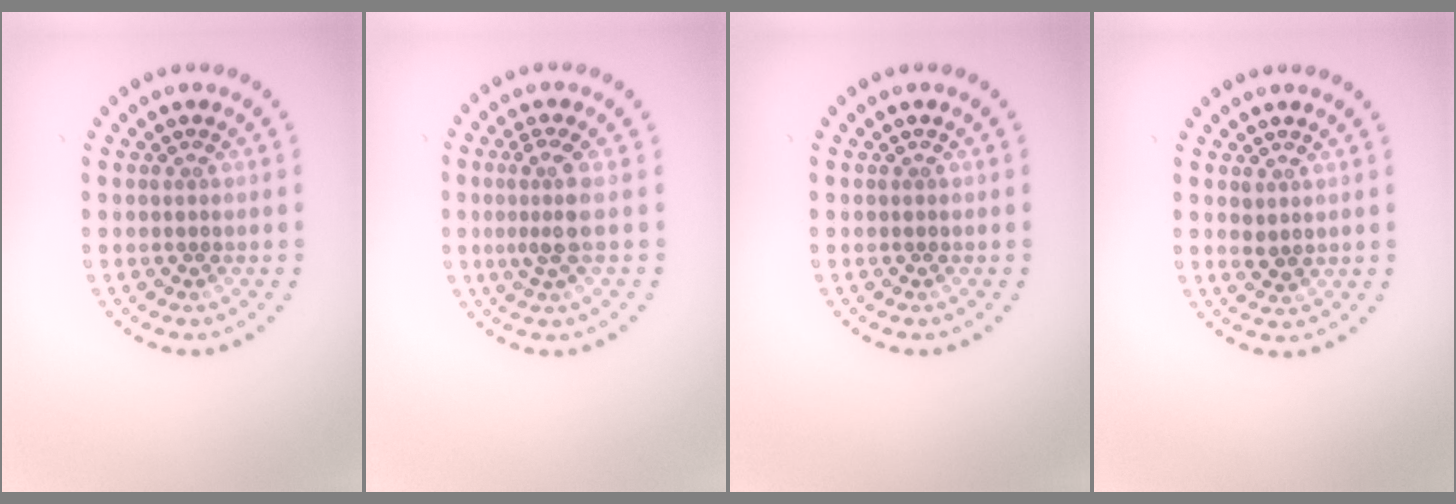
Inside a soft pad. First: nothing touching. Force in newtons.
{"total": 2.6, "press": 1.9, "slide": 1.8}
{"total": 0.0}
{"total": 1.1, "press": 1.0, "slide": 0.4}